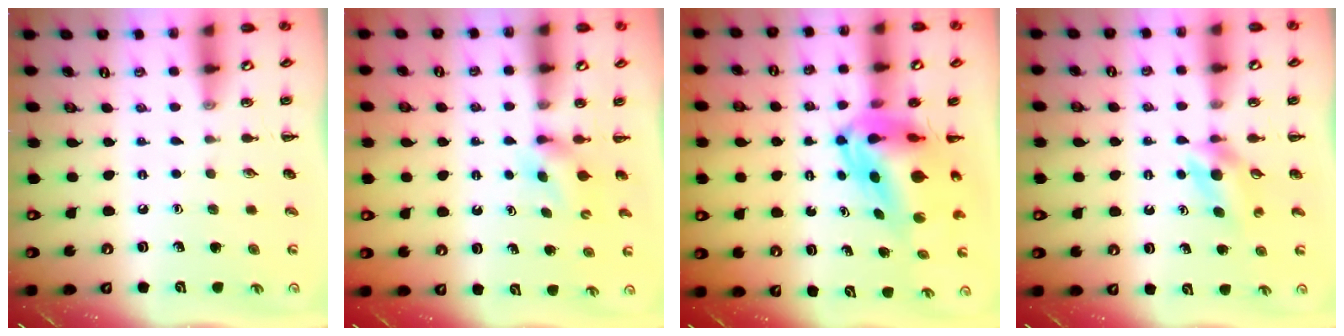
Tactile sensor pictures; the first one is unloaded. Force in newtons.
{"total": 3.5, "press": 3.4, "slide": 1.0}
{"total": 8.6, "press": 8.1, "slide": 2.9}
{"total": 4.0, "press": 3.8, "slide": 1.3}